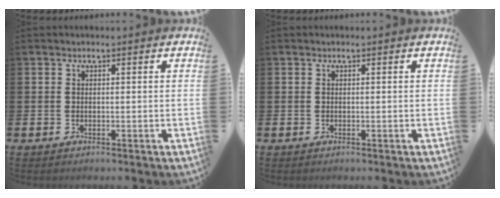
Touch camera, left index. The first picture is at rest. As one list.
[{"total": 0.0}]